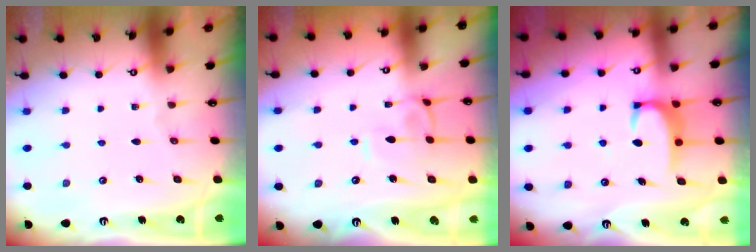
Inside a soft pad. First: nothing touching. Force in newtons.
{"total": 1.6, "press": 1.5, "slide": 0.6}
{"total": 3.0, "press": 3.0, "slide": 0.5}